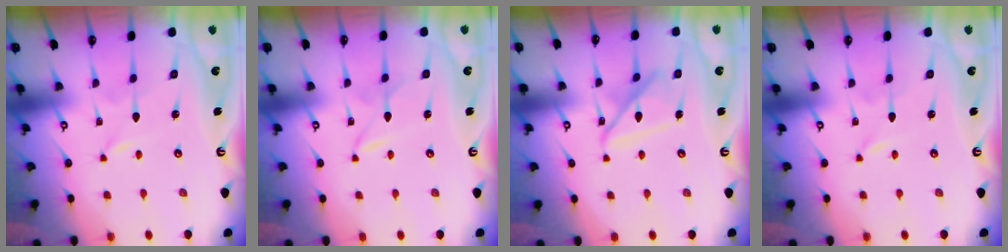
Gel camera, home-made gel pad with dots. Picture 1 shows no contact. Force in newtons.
{"total": 2.3, "press": 2.3, "slide": 0.4}
{"total": 10.4, "press": 10.4, "slide": 0.9}
{"total": 0.0}